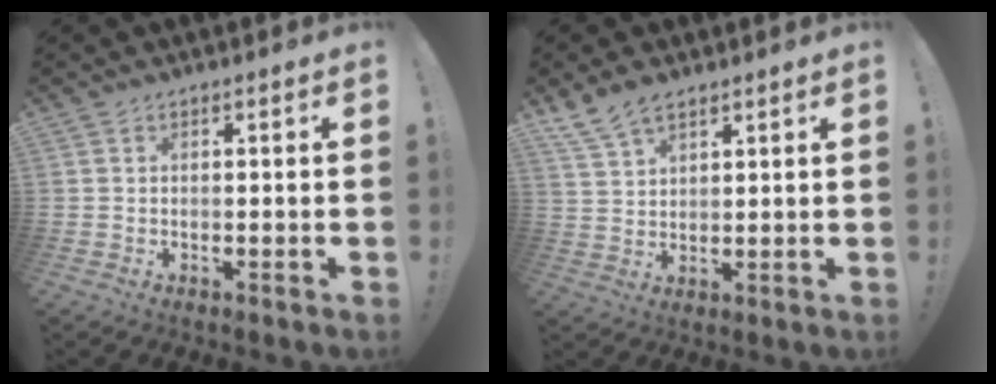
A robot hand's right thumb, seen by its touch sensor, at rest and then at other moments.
{"total": 7.3, "force": [5.7, 3.3, 3.2], "torque": [-0.065, -0.024, 0.111]}